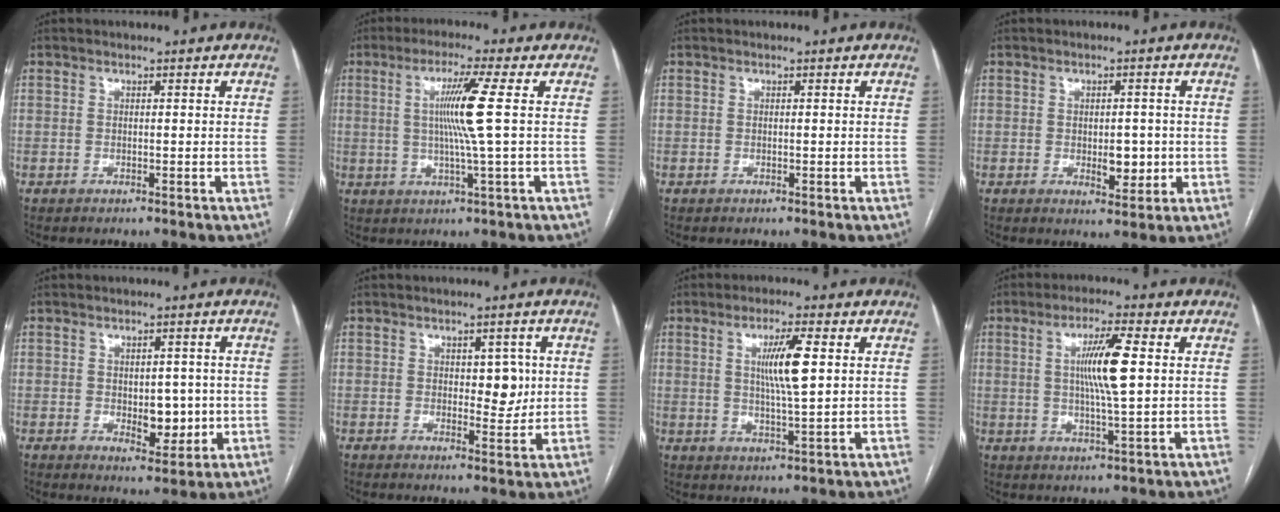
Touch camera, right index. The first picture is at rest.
{"total": 7.7, "force": [1.0, -1.8, 7.4], "torque": [-0.142, -0.002, 0.024]}
{"total": 0.0}
{"total": 4.4, "force": [-0.5, 2.3, 3.7], "torque": [-0.045, -0.002, 0.001]}
{"total": 5.8, "force": [-0.3, 3.3, 4.8], "torque": [-0.057, 0.000, 0.006]}
{"total": 4.6, "force": [0.9, 2.3, 3.8], "torque": [-0.044, 0.000, 0.014]}
{"total": 7.1, "force": [1.7, 0.3, 6.9], "torque": [-0.125, -0.003, 0.030]}
{"total": 8.3, "force": [1.4, 0.3, 8.1], "torque": [-0.150, 0.000, 0.024]}